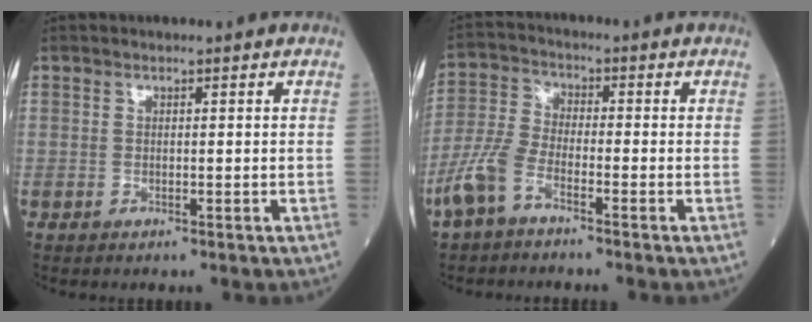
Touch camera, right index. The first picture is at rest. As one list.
[{"total": 6.2, "force": [-4.0, 2.1, 4.3], "torque": [-0.114, -0.003, -0.090]}]